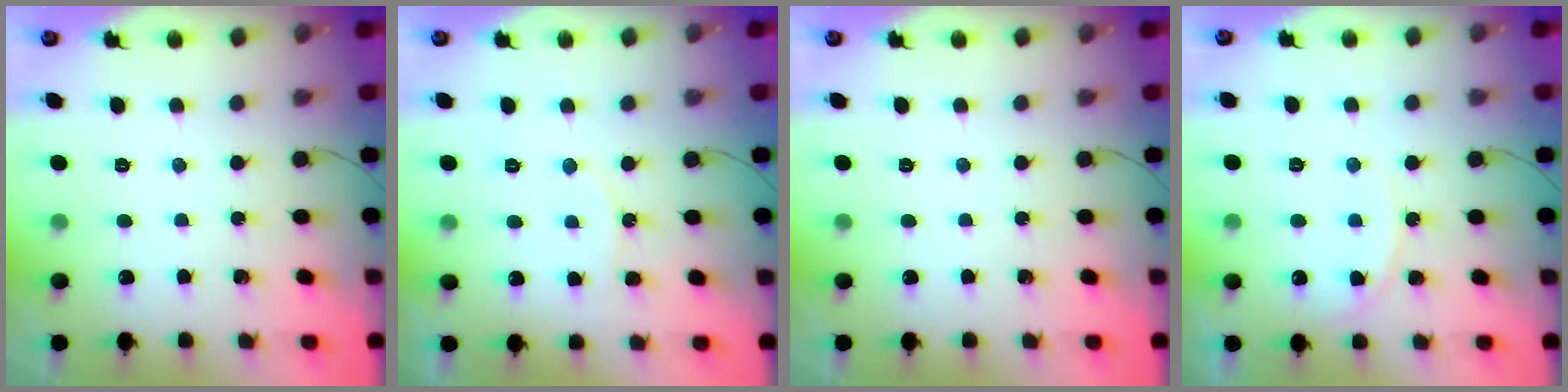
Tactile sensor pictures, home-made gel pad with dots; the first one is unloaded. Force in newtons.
{"total": 6.2, "press": 6.2, "slide": 0.7}
{"total": 0.0}
{"total": 8.6, "press": 8.6, "slide": 0.4}